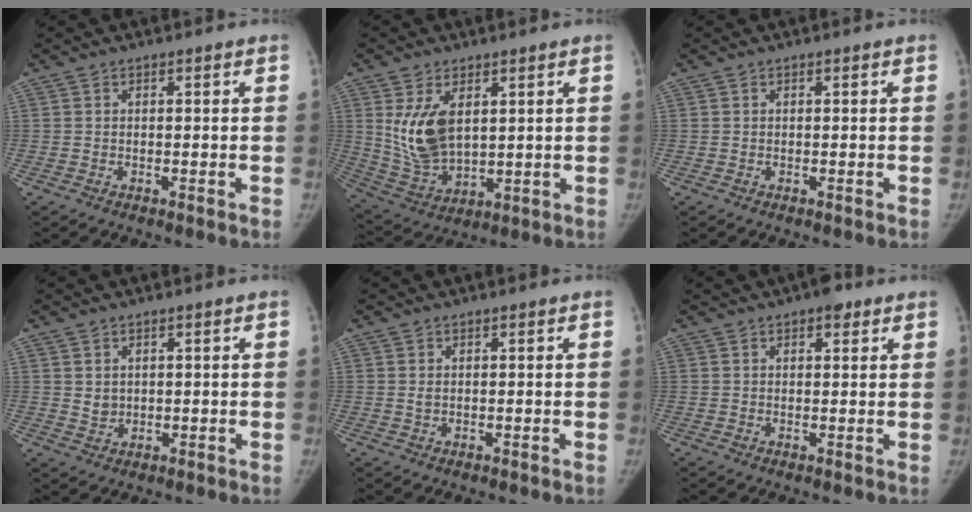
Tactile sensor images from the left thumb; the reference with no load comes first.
{"total": 11.4, "force": [3.3, 6.6, 8.8], "torque": [-0.155, -0.022, 0.081]}
{"total": 0.0}
{"total": 2.1, "force": [0.7, 1.7, 1.0], "torque": [-0.009, -0.009, 0.021]}
{"total": 0.9, "force": [0.3, 0.5, 0.7], "torque": [-0.014, 0.000, 0.010]}
{"total": 3.6, "force": [2.3, 1.6, 2.3], "torque": [-0.019, -0.006, 0.027]}